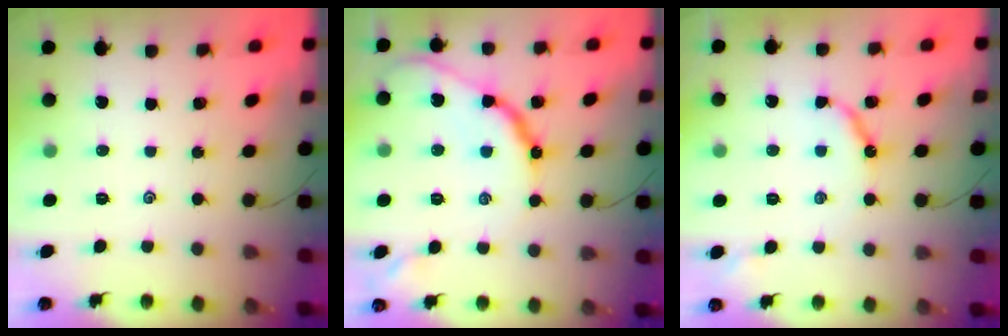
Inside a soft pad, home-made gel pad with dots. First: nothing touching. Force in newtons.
{"total": 13.4, "press": 13.3, "slide": 0.5}
{"total": 8.6, "press": 8.6, "slide": 0.6}